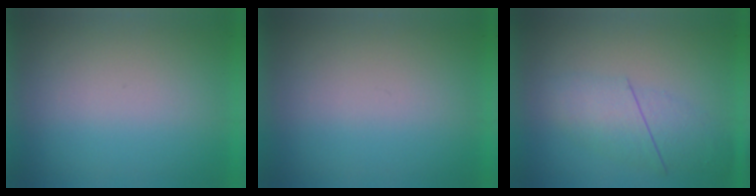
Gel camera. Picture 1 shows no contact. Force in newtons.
{"total": 0.0}
{"total": 2.3}